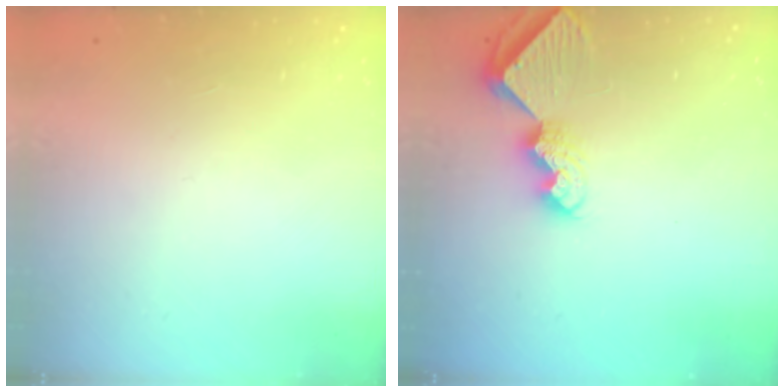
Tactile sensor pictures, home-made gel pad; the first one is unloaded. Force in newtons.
{"total": 9.6, "press": 9.5, "slide": 0.9}